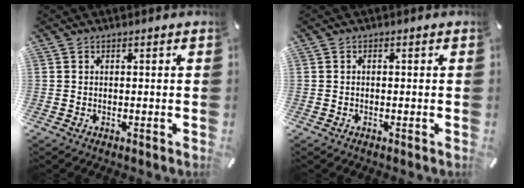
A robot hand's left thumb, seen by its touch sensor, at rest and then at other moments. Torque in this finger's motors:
{"motor_torque": [-0.28, -0.30, -0.02, 0.17, -0.02]}